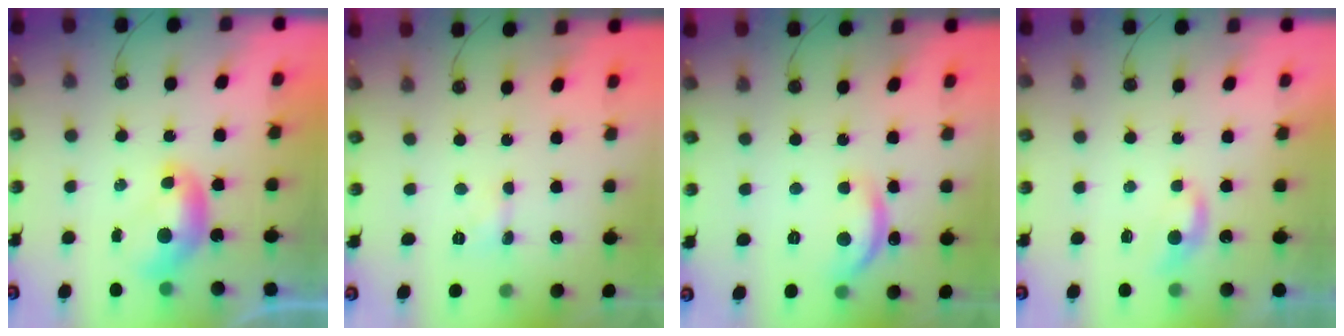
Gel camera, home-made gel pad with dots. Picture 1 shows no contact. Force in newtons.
{"total": 2.0, "press": 2.0, "slide": 0.4}
{"total": 5.2, "press": 5.2, "slide": 0.7}
{"total": 0.9, "press": 0.8, "slide": 0.5}